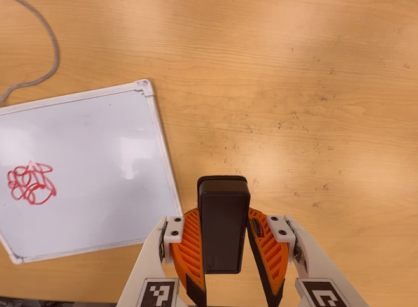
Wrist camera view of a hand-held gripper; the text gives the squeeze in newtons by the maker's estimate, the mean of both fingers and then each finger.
{"total": 6.1, "left": 5.1, "right": 7.0}